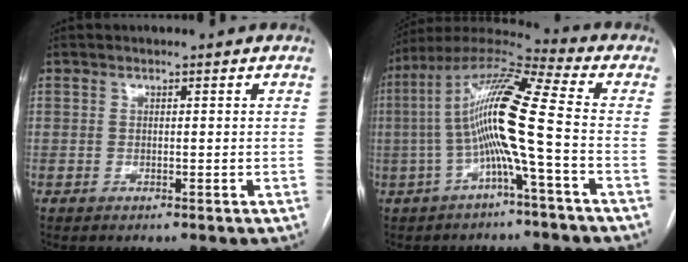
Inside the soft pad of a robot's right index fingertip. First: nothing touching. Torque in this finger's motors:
{"motor_torque": [2.14, 0.00, 1.05, 0.21]}